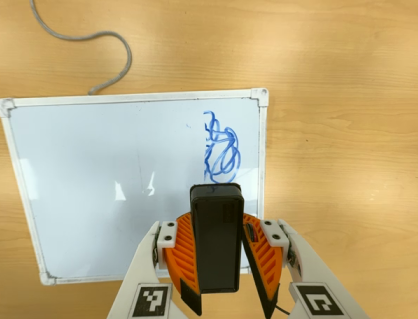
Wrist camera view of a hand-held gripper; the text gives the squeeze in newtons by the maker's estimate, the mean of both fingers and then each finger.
{"total": 7.6, "left": 8.5, "right": 6.8}